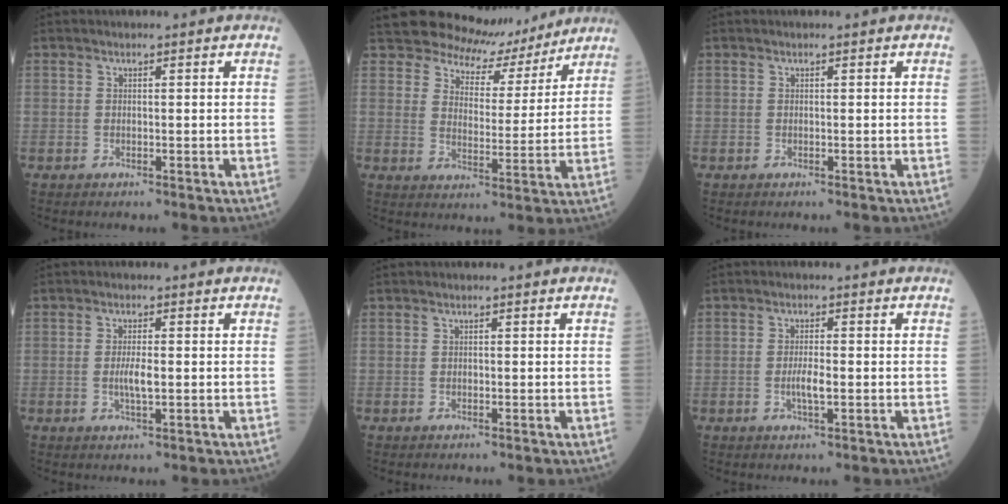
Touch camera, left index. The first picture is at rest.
{"total": 9.0, "force": [8.4, 3.1, 0.6], "torque": [-0.014, -0.005, 0.118]}
{"total": 0.0}
{"total": 2.8, "force": [-0.3, 0.5, 2.7], "torque": [-0.058, -0.003, -0.005]}
{"total": 0.0}
{"total": 2.7, "force": [-0.6, 0.5, 2.6], "torque": [-0.055, -0.001, -0.010]}